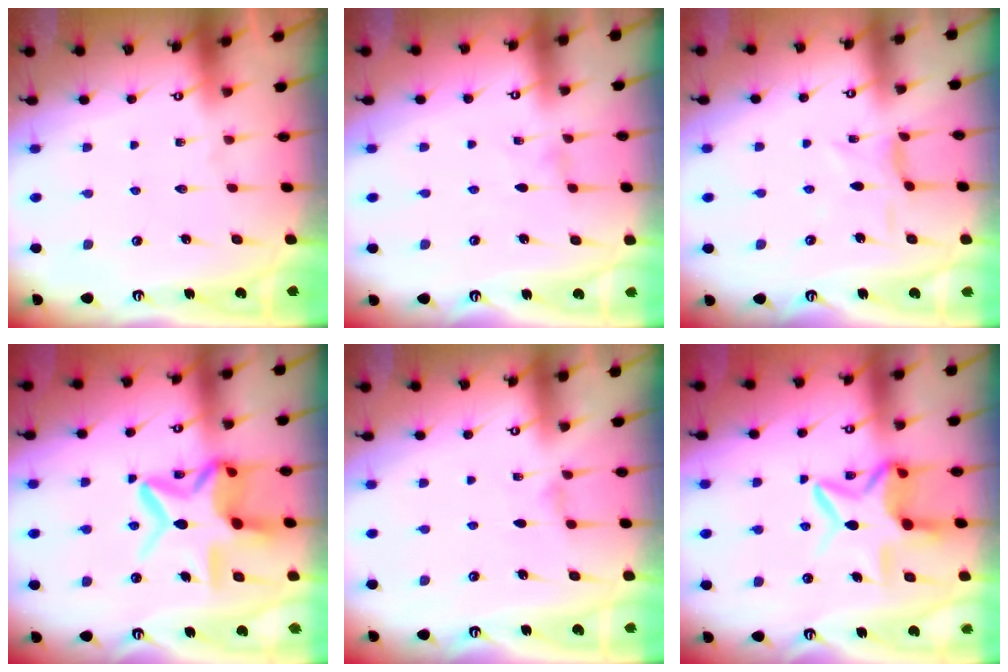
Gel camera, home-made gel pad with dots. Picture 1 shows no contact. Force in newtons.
{"total": 0.0}
{"total": 2.3, "press": 2.3, "slide": 0.5}
{"total": 16.2, "press": 16.1, "slide": 1.2}
{"total": 0.0}
{"total": 10.5, "press": 10.4, "slide": 1.0}